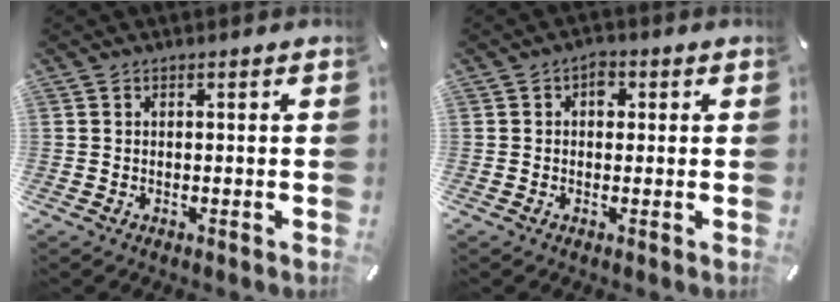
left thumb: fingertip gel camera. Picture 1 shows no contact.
{"total": 3.0, "force": [0.6, 2.1, 2.0], "torque": [-0.017, 0.000, 0.003]}